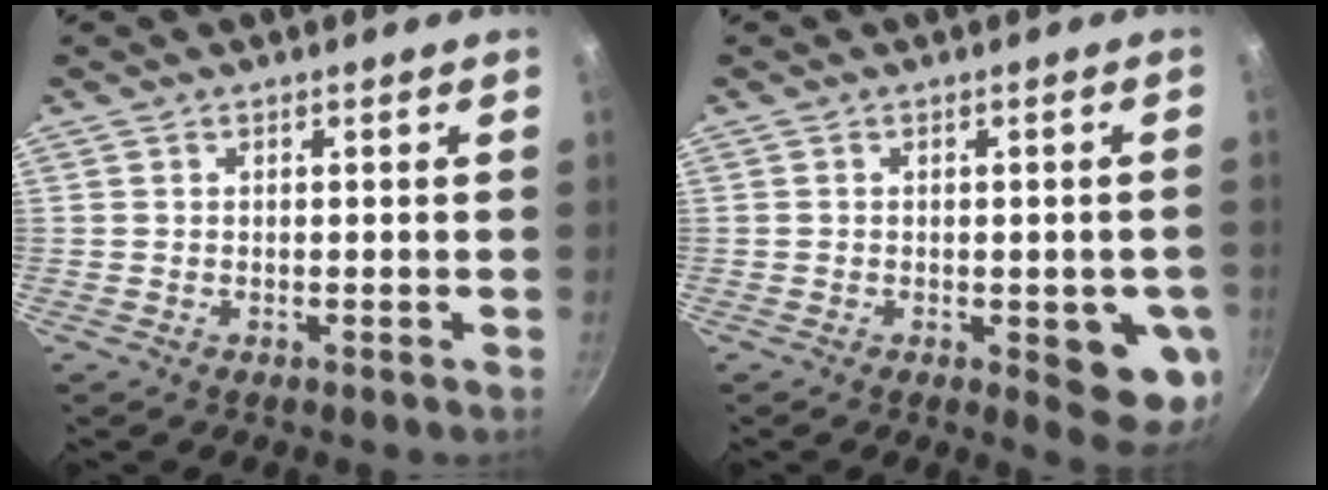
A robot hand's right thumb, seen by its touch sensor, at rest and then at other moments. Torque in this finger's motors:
{"motor_torque": [1.21, 1.21, -0.12, -0.06, 0.09]}